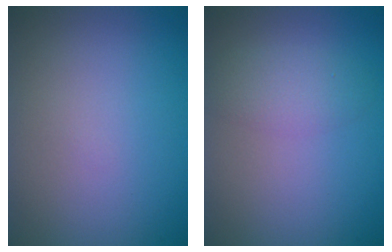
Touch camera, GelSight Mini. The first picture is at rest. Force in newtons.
{"total": 2.2, "press": 2.2, "slide": 0.1}